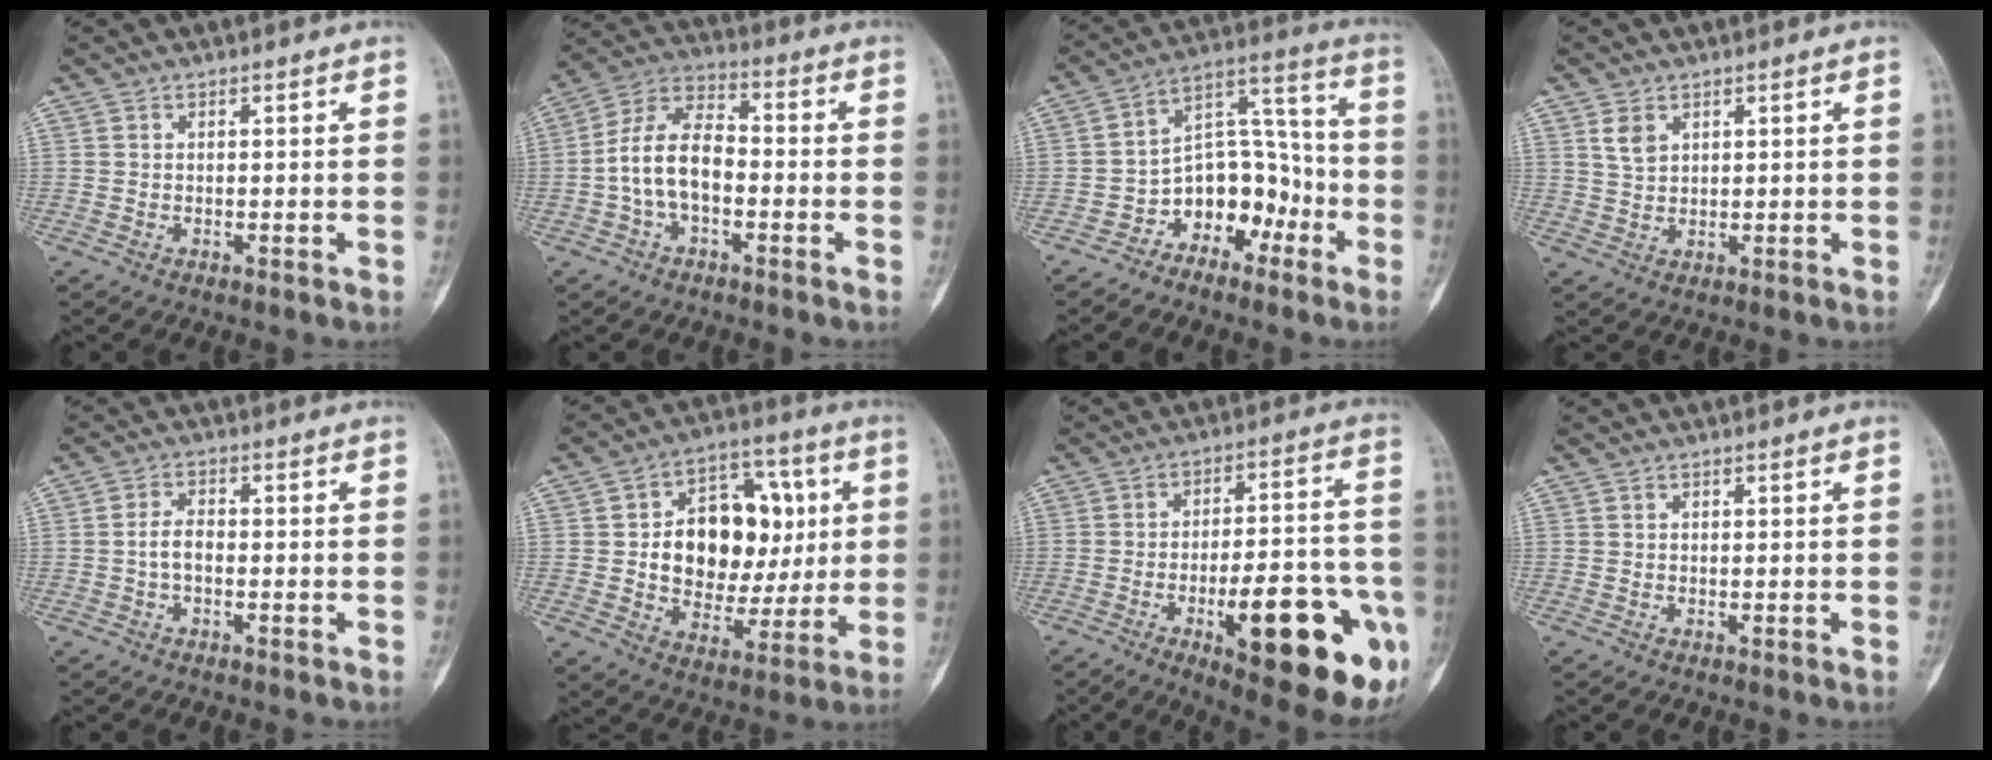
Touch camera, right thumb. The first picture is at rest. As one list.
[{"total": 11.2, "force": [-2.0, 6.6, 8.9], "torque": [-0.160, 0.041, -0.049]}, {"total": 11.9, "force": [-5.8, 8.2, 6.3], "torque": [-0.048, 0.091, -0.106]}, {"total": 3.3, "force": [1.7, 2.2, 1.8], "torque": [-0.026, -0.006, 0.040]}, {"total": 3.1, "force": [-0.8, 1.7, 2.5], "torque": [-0.044, 0.014, -0.018]}, {"total": 18.9, "force": [2.4, 13.3, 13.2], "torque": [-0.142, 0.014, 0.042]}, {"total": 23.9, "force": [-9.2, 7.6, 20.7], "torque": [-0.229, 0.029, -0.114]}, {"total": 0.0}]